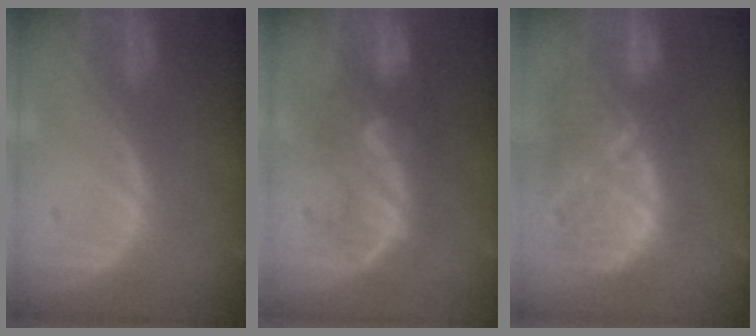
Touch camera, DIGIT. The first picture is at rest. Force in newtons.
{"total": 8.1, "press": 7.9, "slide": 1.8}
{"total": 12.1, "press": 11.2, "slide": 4.6}